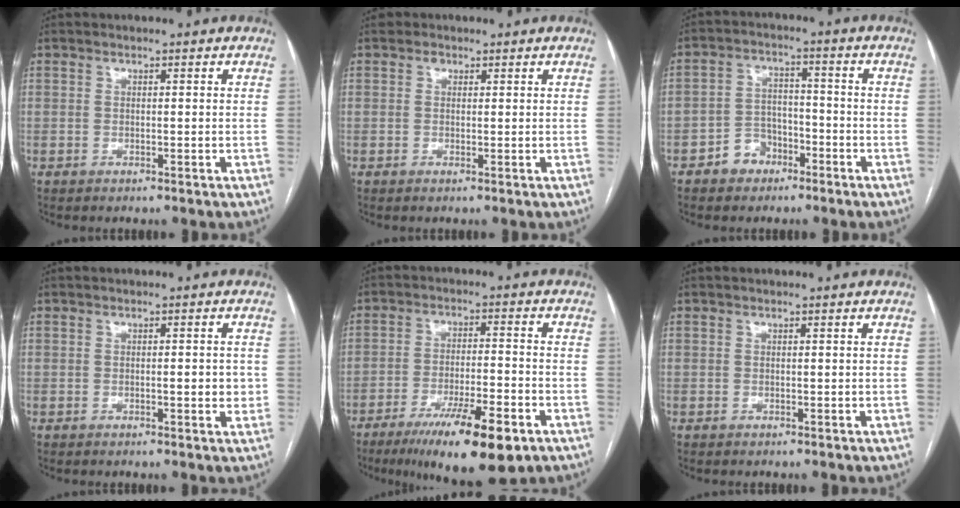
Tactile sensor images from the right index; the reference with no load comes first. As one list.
[{"total": 1.0, "force": [0.3, 0.8, 0.3], "torque": [0.000, 0.001, 0.002]}, {"total": 5.4, "force": [-3.3, 3.9, 1.7], "torque": [-0.028, 0.018, -0.055]}, {"total": 2.5, "force": [-0.2, 0.8, 2.3], "torque": [-0.037, 0.000, -0.003]}, {"total": 14.7, "force": [-9.1, 2.3, 11.2], "torque": [-0.169, -0.026, -0.145]}, {"total": 0.0}]